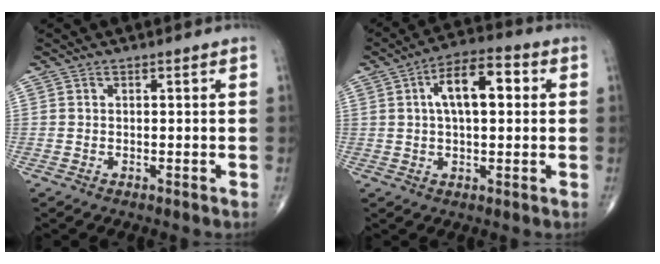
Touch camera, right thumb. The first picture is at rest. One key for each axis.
{"total": 10.7, "fx": 2.2, "fy": 5.0, "fz": 9.2, "tx": -0.141, "ty": 0.020, "tz": 0.027}